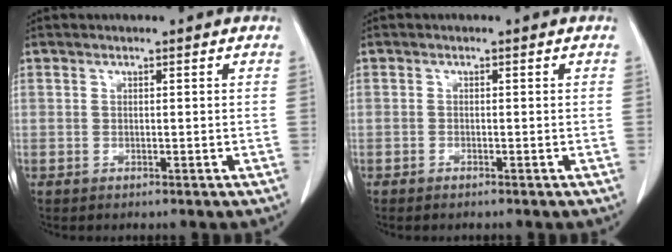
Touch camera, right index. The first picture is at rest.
{"total": 0.7, "force": [-0.6, 0.1, 0.3], "torque": [-0.011, -0.002, -0.010]}